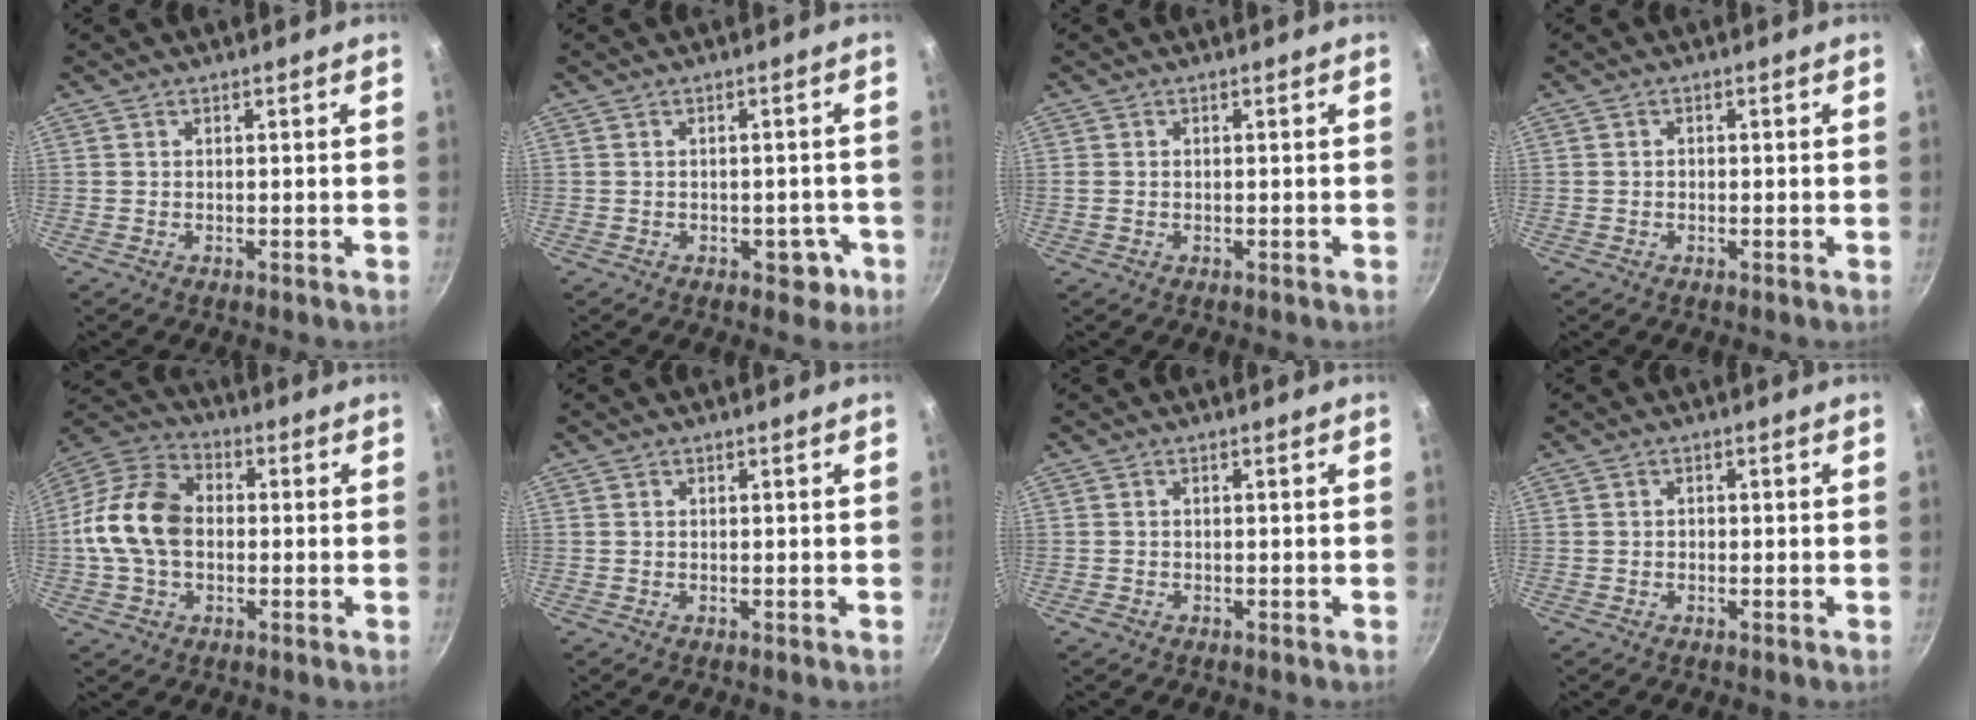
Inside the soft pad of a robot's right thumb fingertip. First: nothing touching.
{"total": 3.6, "force": [-1.5, 2.5, 2.1], "torque": [-0.001, 0.016, -0.006]}
{"total": 1.1, "force": [-0.1, 0.9, 0.6], "torque": [-0.011, 0.002, -0.002]}
{"total": 0.7, "force": [-0.2, 0.6, 0.2], "torque": [-0.004, 0.002, -0.005]}
{"total": 14.6, "force": [-0.5, 10.3, 10.3], "torque": [-0.176, 0.030, -0.027]}
{"total": 0.0}
{"total": 0.9, "force": [-0.6, 0.6, 0.2], "torque": [-0.007, 0.002, -0.009]}
{"total": 0.8, "force": [-0.3, 0.7, 0.3], "torque": [-0.004, 0.002, -0.007]}